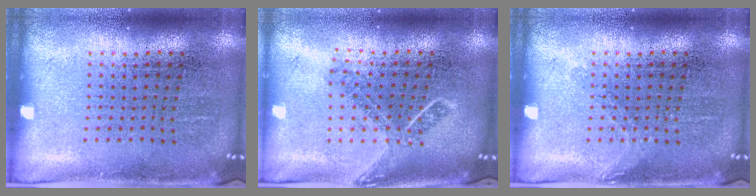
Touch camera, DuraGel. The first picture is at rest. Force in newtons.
{"total": 1.8, "press": 1.3, "slide": 1.2}
{"total": 0.8, "press": 0.8, "slide": 0.2}